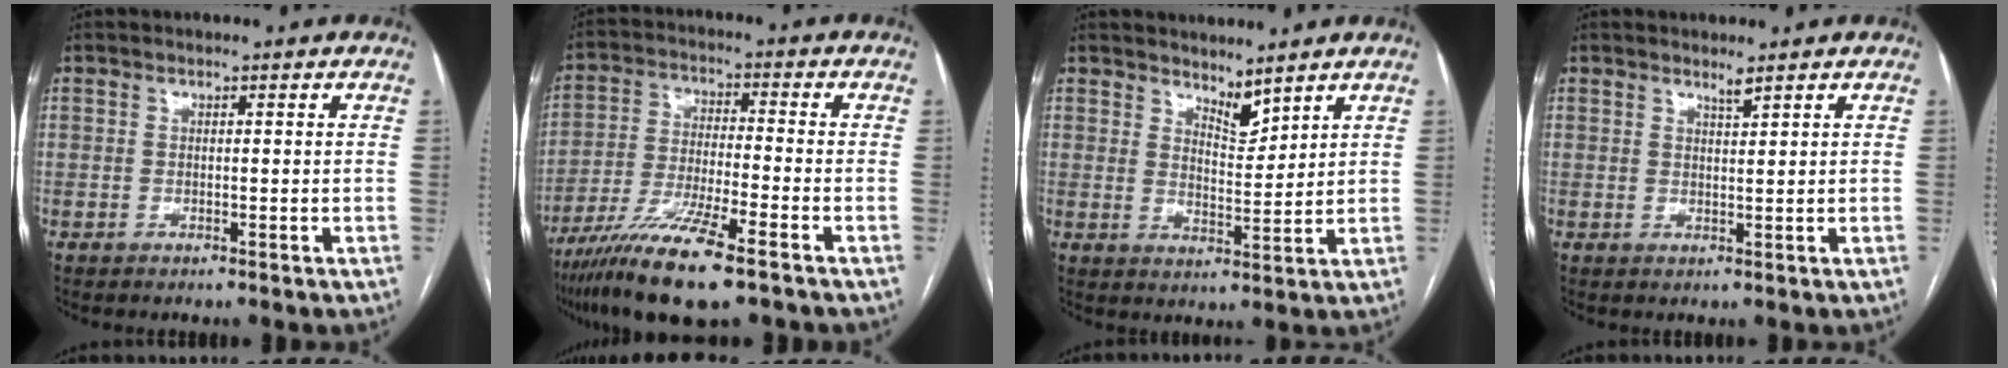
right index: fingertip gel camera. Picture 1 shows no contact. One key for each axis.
{"total": 13.5, "fx": -8.9, "fy": 1.2, "fz": 10.0, "tx": -0.198, "ty": -0.036, "tz": -0.163}
{"total": 4.1, "fx": 3.6, "fy": 1.1, "fz": 1.5, "tx": -0.025, "ty": -0.009, "tz": 0.069}
{"total": 1.3, "fx": 1.1, "fy": -0.3, "fz": 0.5, "tx": -0.013, "ty": -0.008, "tz": 0.021}